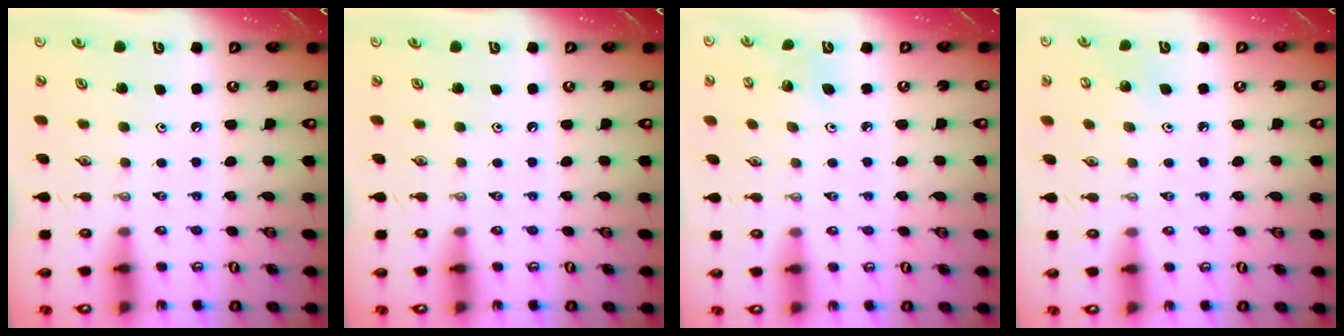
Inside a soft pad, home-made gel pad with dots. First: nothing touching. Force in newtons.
{"total": 0.0}
{"total": 2.8, "press": 2.8, "slide": 0.4}
{"total": 4.5, "press": 4.5, "slide": 0.4}